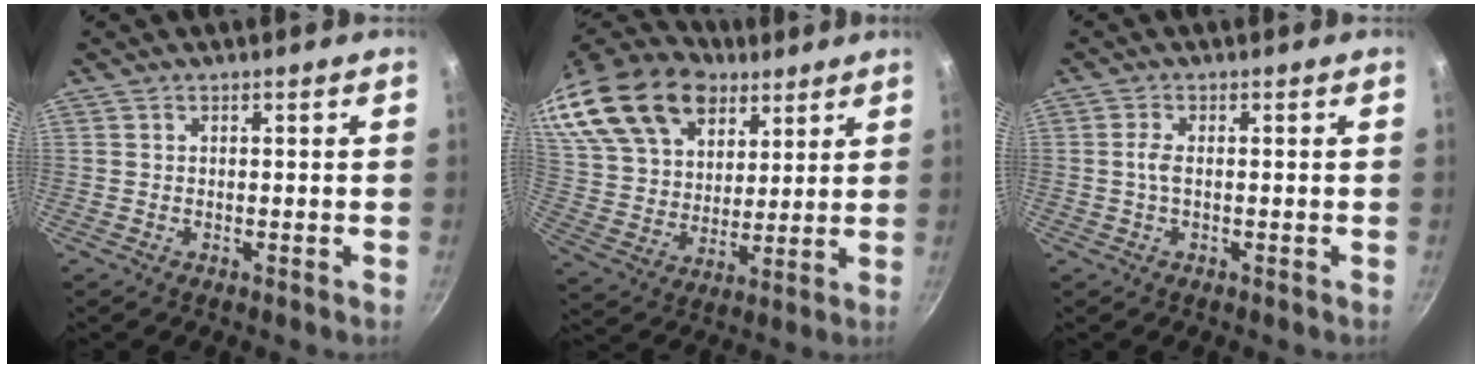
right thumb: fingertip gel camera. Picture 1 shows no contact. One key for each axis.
{"total": 28.7, "fx": 17.6, "fy": 17.5, "fz": 14.4, "tx": -0.301, "ty": -0.011, "tz": 0.328}
{"total": 2.1, "fx": -0.1, "fy": 0.8, "fz": 2.0, "tx": -0.050, "ty": 0.004, "tz": -0.004}